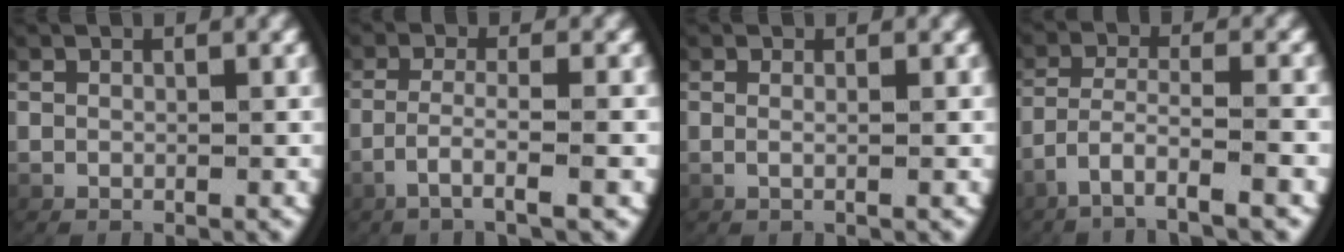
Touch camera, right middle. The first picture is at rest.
{"total": 3.5, "force": [-2.1, 0.1, 2.8], "torque": [-0.064, -0.012, -0.026]}
{"total": 1.0, "force": [0.0, -0.4, 0.8], "torque": [-0.027, -0.007, 0.004]}
{"total": 4.6, "force": [-3.1, 1.0, 3.2], "torque": [-0.077, -0.022, -0.037]}